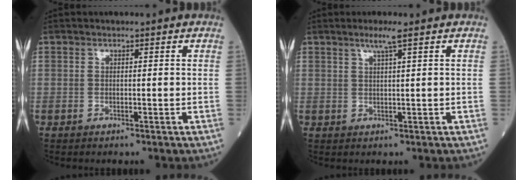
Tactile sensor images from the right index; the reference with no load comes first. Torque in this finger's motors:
{"motor_torque": [0.35, 0.28, 0.20, 0.05]}